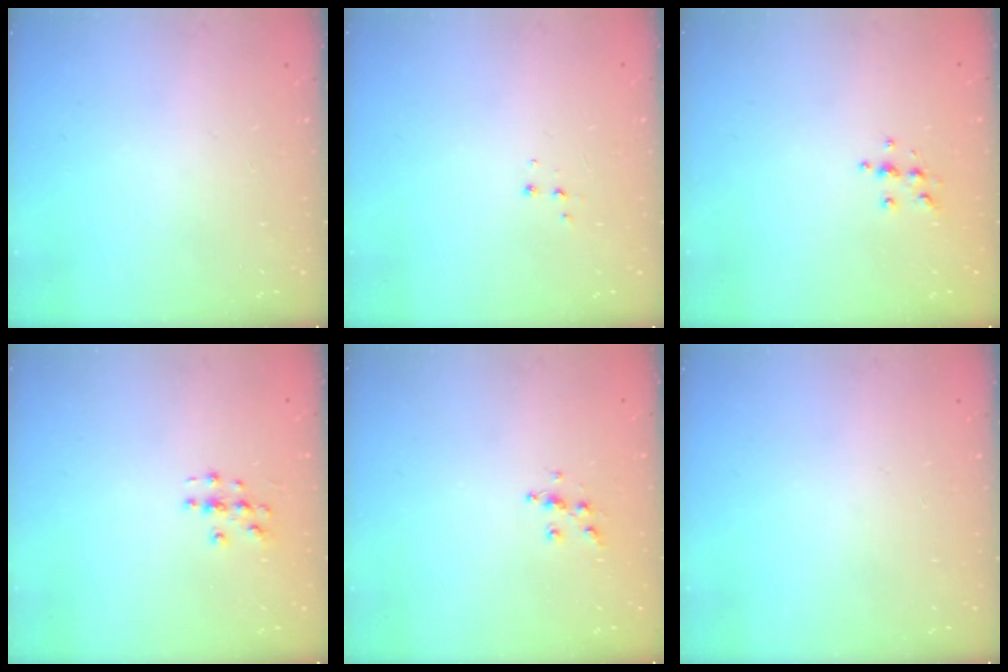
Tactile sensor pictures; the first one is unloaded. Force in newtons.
{"total": 3.3, "press": 3.2, "slide": 0.4}
{"total": 5.1, "press": 5.1, "slide": 0.3}
{"total": 3.2, "press": 3.2, "slide": 0.1}
{"total": 6.1, "press": 6.1, "slide": 0.4}
{"total": 0.0}